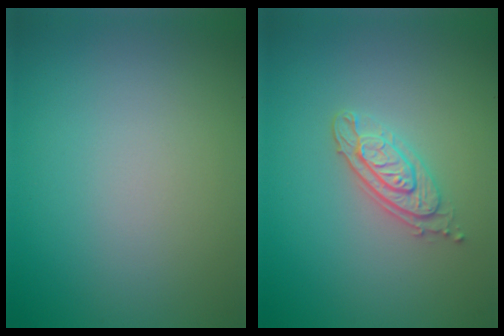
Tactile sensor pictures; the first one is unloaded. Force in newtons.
{"total": 2.9, "press": 2.6, "slide": 1.4}